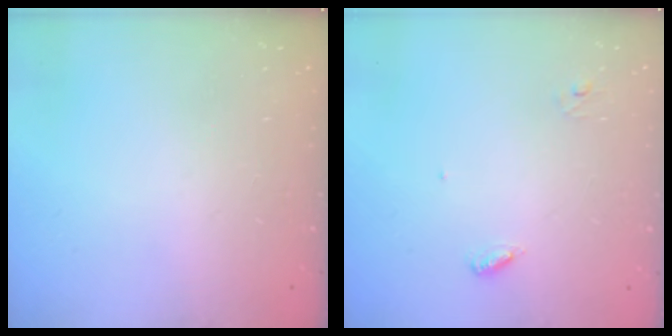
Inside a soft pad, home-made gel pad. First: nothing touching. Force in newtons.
{"total": 3.4, "press": 3.4, "slide": 0.3}